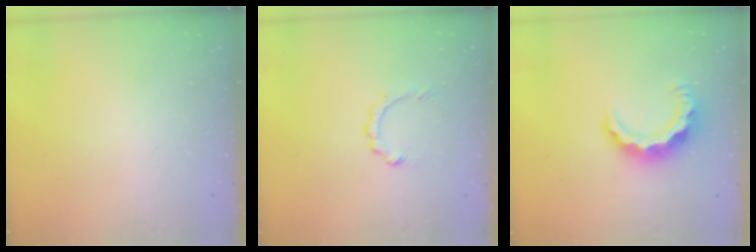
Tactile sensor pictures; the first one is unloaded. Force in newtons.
{"total": 2.5, "press": 2.4, "slide": 0.4}
{"total": 9.9, "press": 9.9, "slide": 0.8}